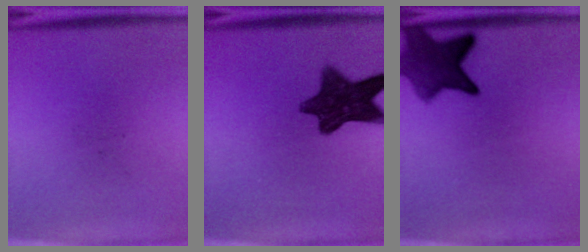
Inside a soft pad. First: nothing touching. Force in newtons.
{"total": 10.8}
{"total": 8.5}